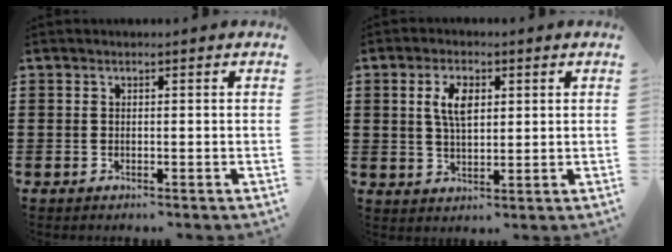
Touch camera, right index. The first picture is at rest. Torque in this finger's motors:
{"motor_torque": [0.23, -0.19, 0.23, 0.13]}